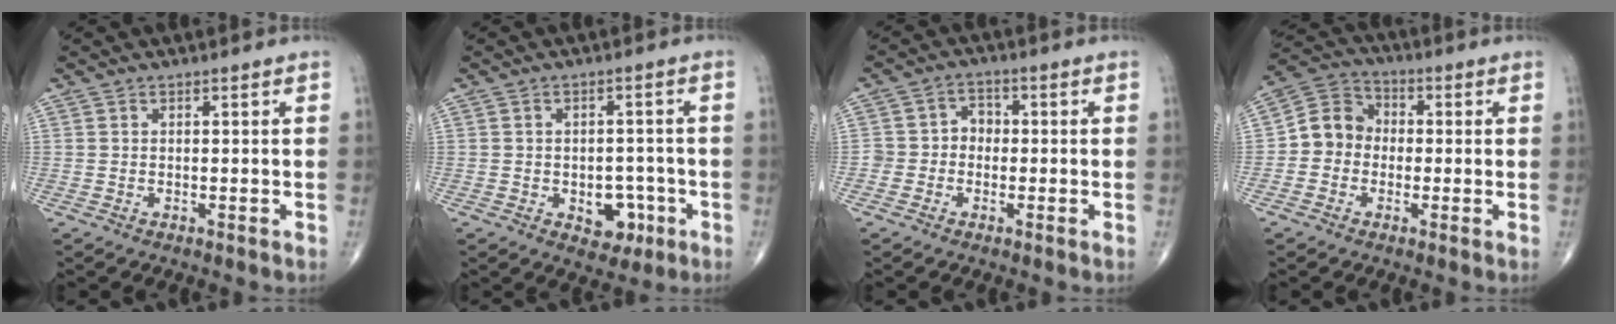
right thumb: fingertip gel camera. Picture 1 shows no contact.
{"total": 6.3, "force": [-2.3, 4.4, 3.9], "torque": [-0.019, 0.017, -0.022]}
{"total": 4.1, "force": [-0.8, 3.7, 1.5], "torque": [0.002, 0.021, -0.024]}
{"total": 7.9, "force": [-1.1, 7.0, 3.5], "torque": [-0.042, 0.033, -0.036]}